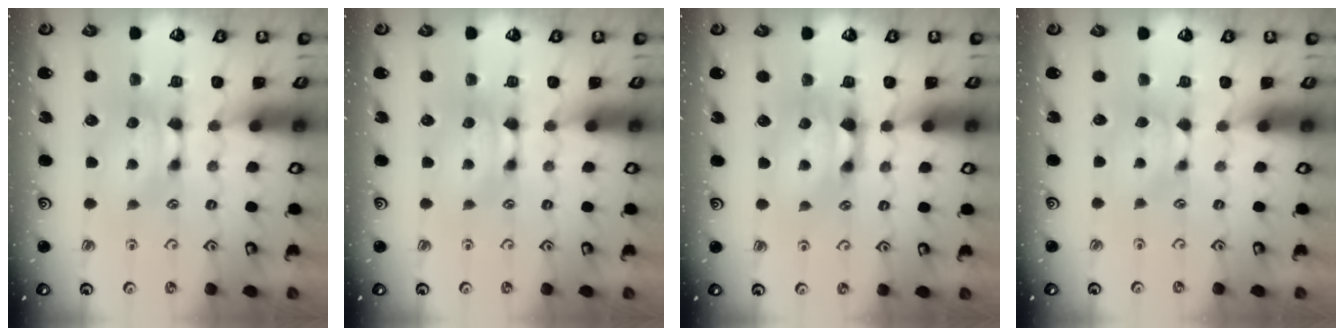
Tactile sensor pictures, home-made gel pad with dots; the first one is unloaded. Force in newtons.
{"total": 0.0}
{"total": 1.5, "press": 0.7, "slide": 1.3}
{"total": 1.1, "press": 0.7, "slide": 0.8}